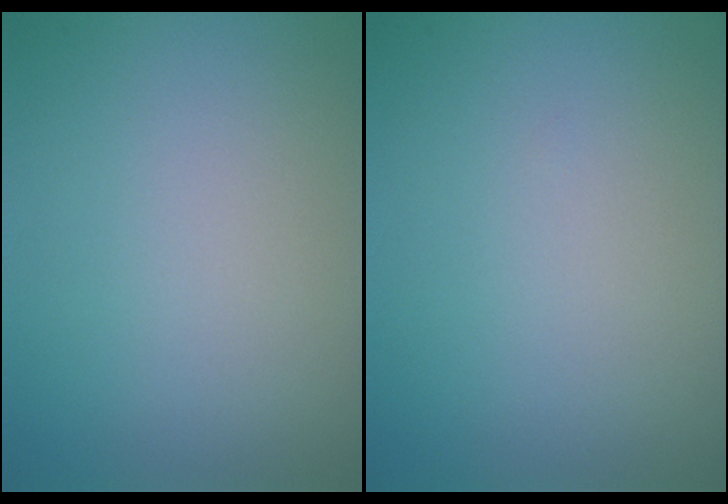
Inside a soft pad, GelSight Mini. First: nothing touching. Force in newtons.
{"total": 0.0}